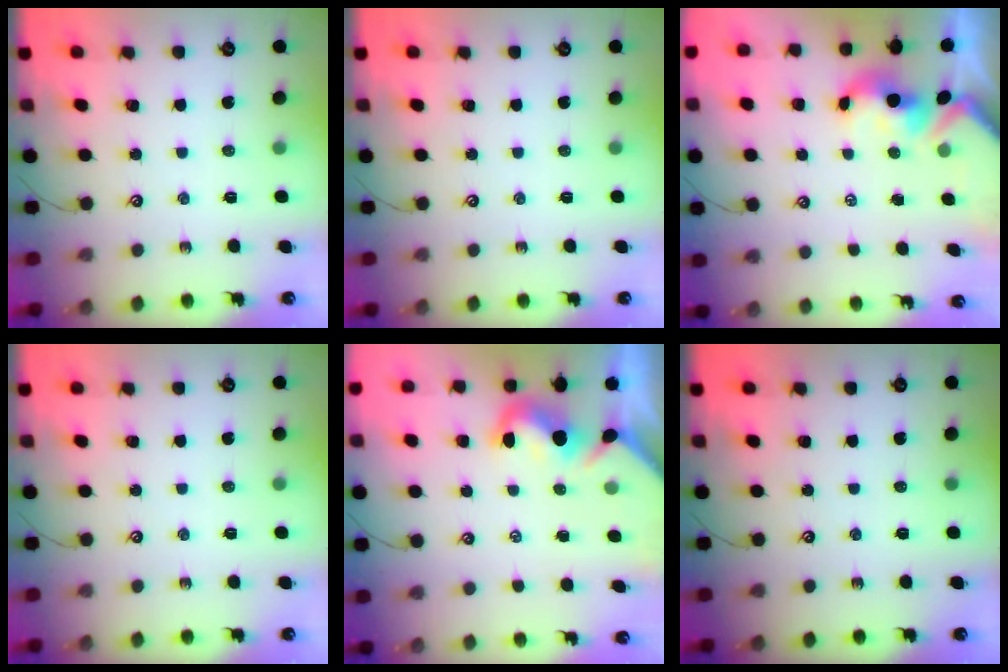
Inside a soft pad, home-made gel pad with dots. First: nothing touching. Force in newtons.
{"total": 0.0}
{"total": 2.0, "press": 1.9, "slide": 0.7}
{"total": 0.0}
{"total": 1.7, "press": 1.6, "slide": 0.5}
{"total": 0.0}